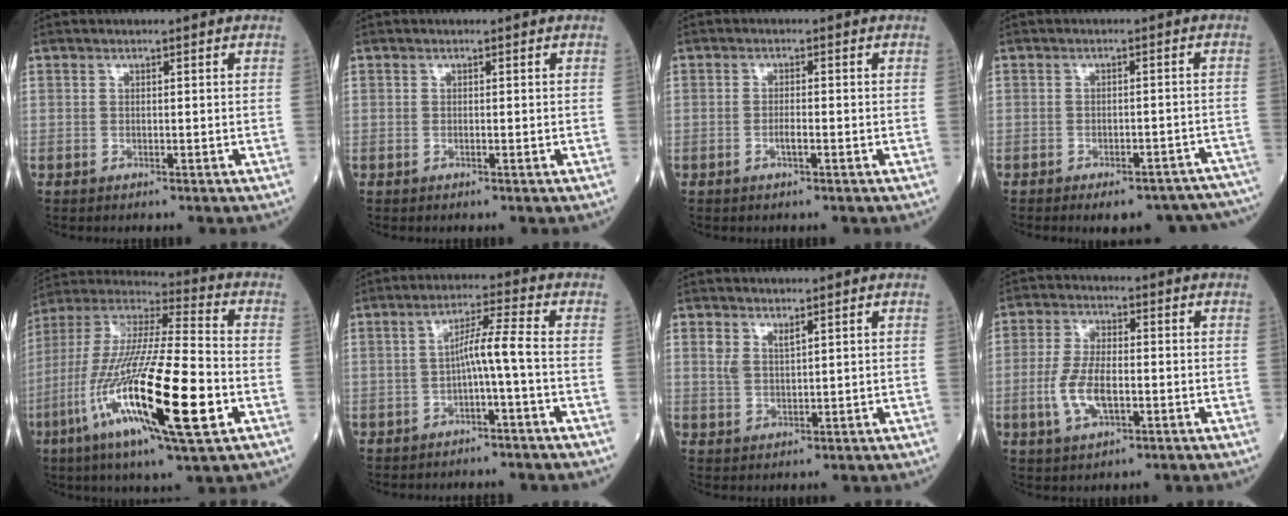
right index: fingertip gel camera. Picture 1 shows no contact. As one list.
[{"total": 0.0}, {"total": 1.8, "force": [-0.7, 0.2, 1.7], "torque": [-0.033, -0.001, -0.013]}, {"total": 14.8, "force": [-12.9, 4.6, 5.5], "torque": [-0.027, 0.025, -0.142]}, {"total": 25.1, "force": [-7.8, 3.2, 23.7], "torque": [-0.471, -0.044, -0.143]}, {"total": 4.7, "force": [-1.3, -0.7, 4.5], "torque": [-0.078, 0.017, -0.021]}, {"total": 2.4, "force": [1.6, 0.7, 1.6], "torque": [-0.040, 0.001, 0.039]}, {"total": 7.1, "force": [-1.8, 2.7, 6.3], "torque": [-0.140, 0.000, -0.032]}]